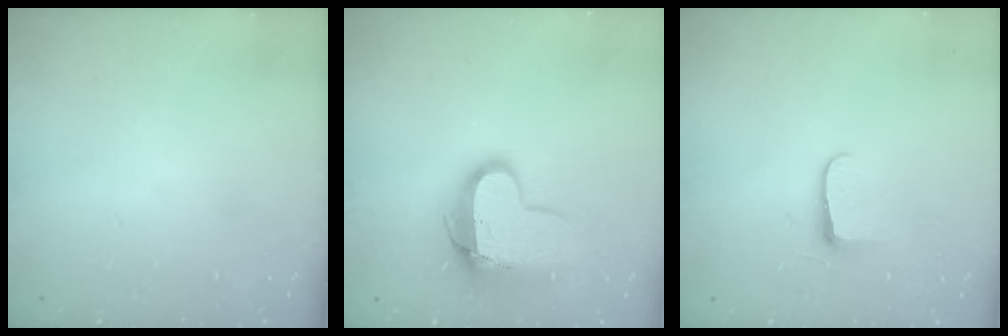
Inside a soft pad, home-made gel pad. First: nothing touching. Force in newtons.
{"total": 13.2, "press": 13.2, "slide": 1.2}
{"total": 5.4, "press": 5.4, "slide": 0.7}